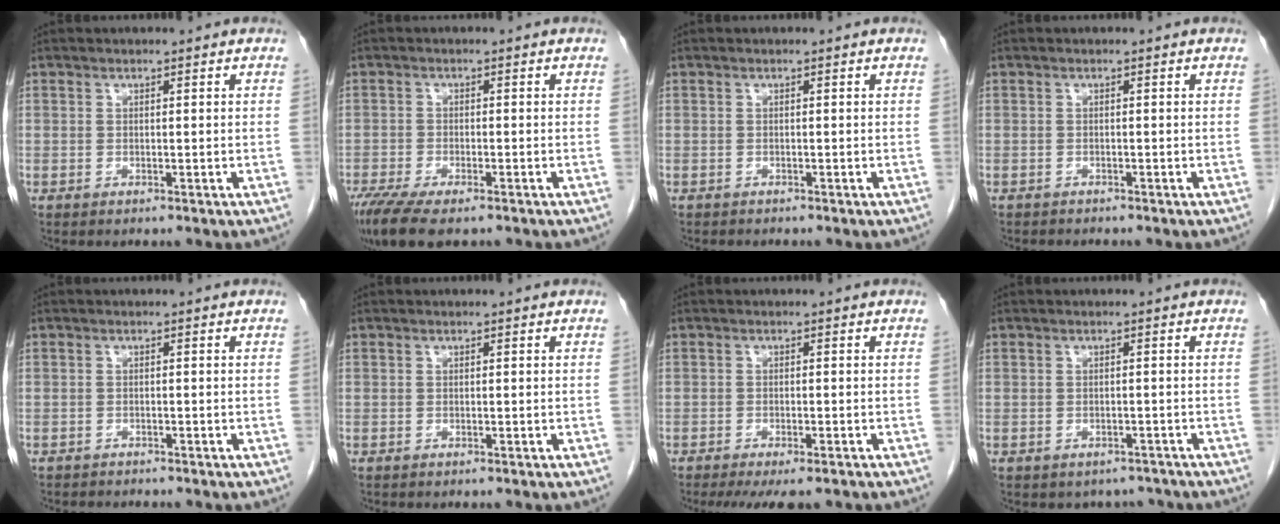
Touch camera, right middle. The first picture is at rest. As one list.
[{"total": 9.1, "force": [-6.7, 2.7, 5.6], "torque": [-0.093, -0.017, -0.109]}, {"total": 0.7, "force": [-0.7, 0.2, 0.1], "torque": [-0.010, -0.002, -0.012]}, {"total": 1.4, "force": [-1.3, 0.4, 0.2], "torque": [-0.009, -0.003, -0.020]}, {"total": 2.0, "force": [-1.9, 0.6, 0.2], "torque": [-0.005, -0.005, -0.029]}, {"total": 0.0}, {"total": 5.1, "force": [-4.0, 2.2, 2.5], "torque": [-0.025, -0.003, -0.053]}, {"total": 3.5, "force": [-3.0, 1.8, -0.1], "torque": [0.008, 0.012, -0.038]}]